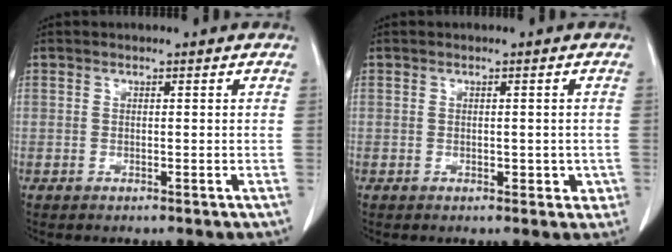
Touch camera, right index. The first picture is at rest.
{"total": 2.6, "force": [-0.5, 1.6, 1.9], "torque": [-0.014, 0.003, -0.003]}